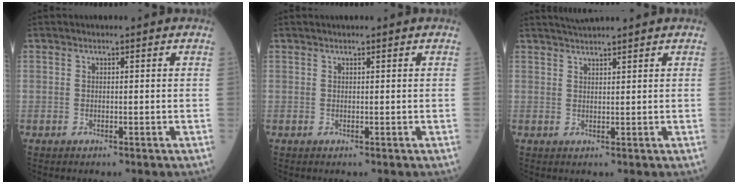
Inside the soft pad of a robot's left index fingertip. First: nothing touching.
{"total": 0.7, "force": [0.6, -0.1, 0.3], "torque": [-0.005, 0.011, 0.014]}
{"total": 3.5, "force": [3.2, -0.5, 1.2], "torque": [-0.017, 0.025, 0.060]}